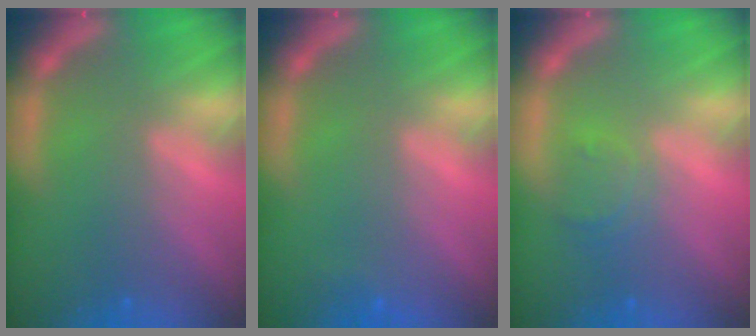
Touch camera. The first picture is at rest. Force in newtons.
{"total": 0.9}
{"total": 2.4}